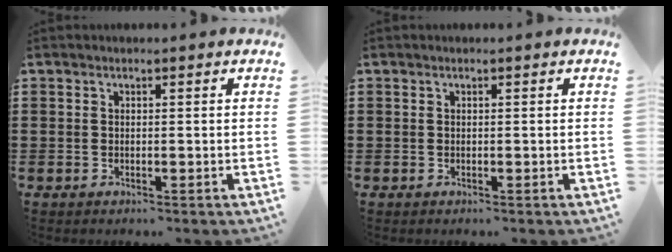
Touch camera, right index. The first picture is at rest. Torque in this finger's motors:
{"motor_torque": [-0.02, -0.01, 0.01, 0.00]}